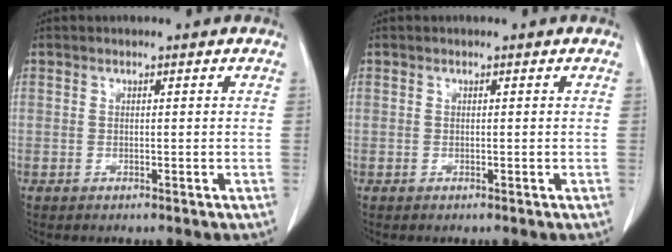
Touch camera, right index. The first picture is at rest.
{"total": 0.0}